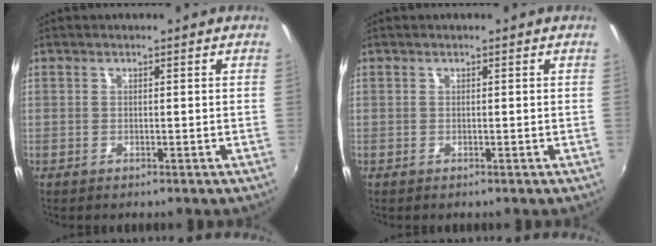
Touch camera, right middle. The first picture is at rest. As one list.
[{"total": 0.0}]